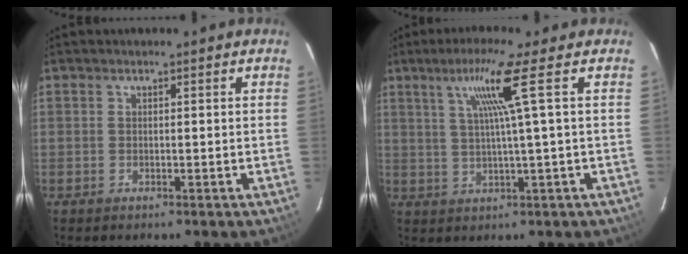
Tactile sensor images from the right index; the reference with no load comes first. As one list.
[{"total": 7.3, "force": [2.6, -2.0, 6.5], "torque": [-0.110, 0.006, 0.054]}]